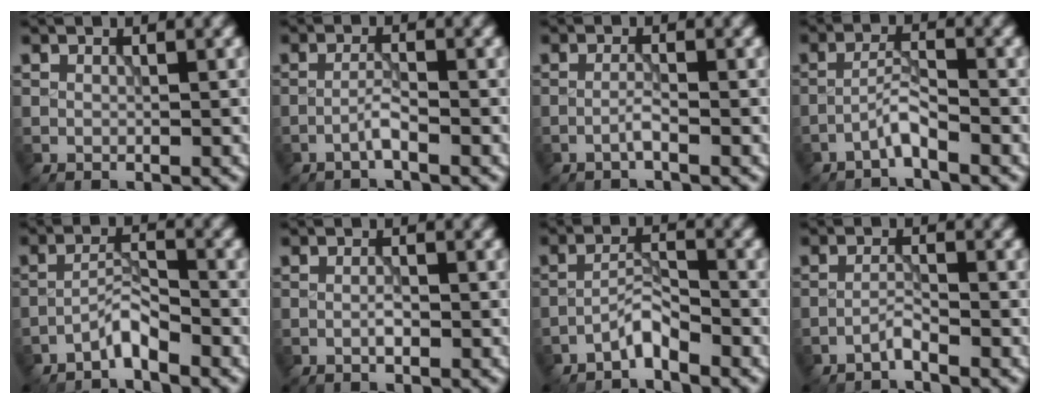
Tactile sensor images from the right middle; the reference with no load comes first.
{"total": 1.6, "force": [-1.0, 0.0, 1.2], "torque": [-0.023, 0.008, -0.023]}
{"total": 1.2, "force": [-0.7, 0.0, 1.0], "torque": [-0.016, 0.006, -0.017]}
{"total": 2.1, "force": [-1.6, 0.1, 1.3], "torque": [-0.025, 0.011, -0.038]}
{"total": 2.3, "force": [-1.9, 0.3, 1.2], "torque": [-0.022, 0.011, -0.042]}
{"total": 1.0, "force": [-0.4, 0.2, 0.9], "torque": [-0.017, 0.000, -0.007]}
{"total": 2.2, "force": [-1.9, 0.3, 1.2], "torque": [-0.021, 0.011, -0.041]}
{"total": 1.3, "force": [-1.1, 0.0, 0.7], "torque": [-0.010, 0.007, -0.027]}